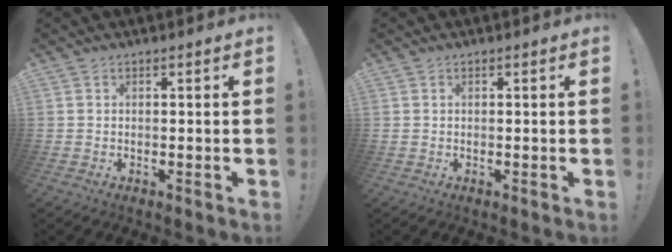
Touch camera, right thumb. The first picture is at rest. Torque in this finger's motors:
{"motor_torque": [-0.06, -0.06, 0.18, -0.05, 0.00]}